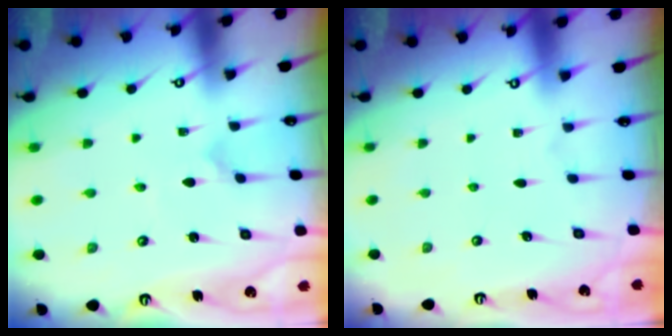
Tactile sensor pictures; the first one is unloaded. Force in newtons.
{"total": 0.0}